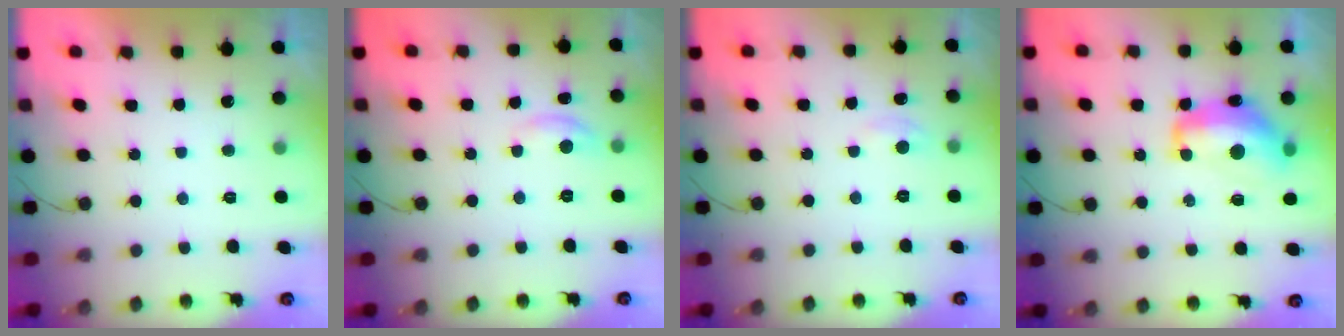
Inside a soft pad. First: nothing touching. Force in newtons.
{"total": 4.4, "press": 4.4, "slide": 0.3}
{"total": 2.5, "press": 2.4, "slide": 0.3}
{"total": 14.4, "press": 14.4, "slide": 1.3}